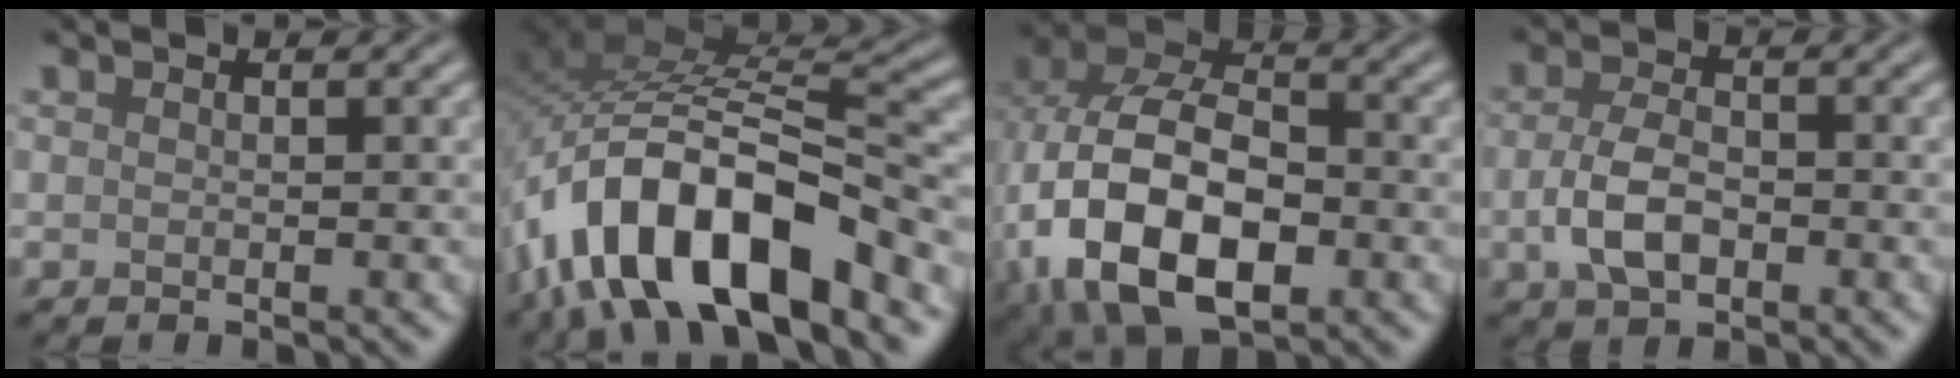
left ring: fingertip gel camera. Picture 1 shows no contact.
{"total": 13.3, "force": [-7.0, 5.7, 9.8], "torque": [-0.171, -0.001, -0.125]}
{"total": 15.5, "force": [-4.0, 9.7, 11.5], "torque": [-0.228, -0.020, -0.070]}
{"total": 4.1, "force": [-1.1, 2.3, 3.2], "torque": [-0.069, -0.002, -0.025]}